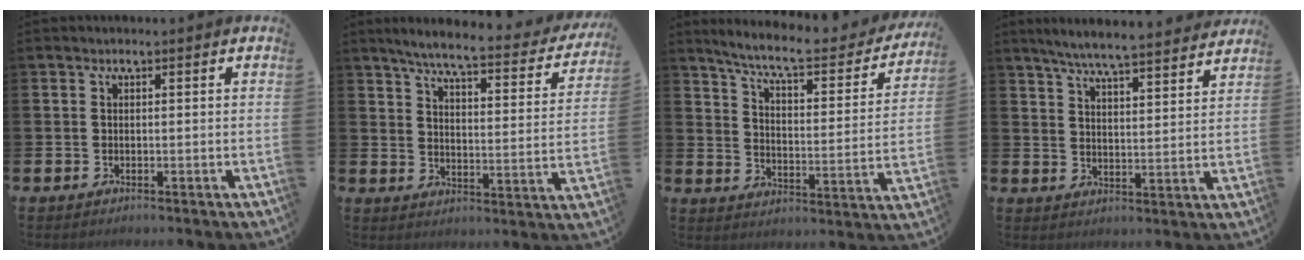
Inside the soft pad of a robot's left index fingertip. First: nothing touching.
{"total": 6.0, "force": [5.2, 0.4, 2.8], "torque": [-0.072, -0.042, 0.080]}
{"total": 8.0, "force": [7.1, 1.3, 3.4], "torque": [-0.091, -0.050, 0.116]}
{"total": 6.3, "force": [6.0, 0.0, 1.8], "torque": [-0.050, -0.041, 0.103]}